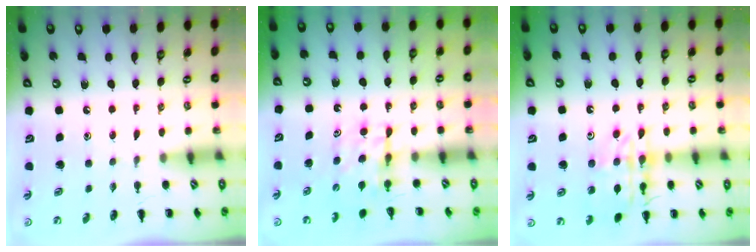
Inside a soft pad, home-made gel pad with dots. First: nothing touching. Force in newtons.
{"total": 5.4, "press": 5.4, "slide": 0.0}
{"total": 14.8, "press": 14.7, "slide": 1.4}